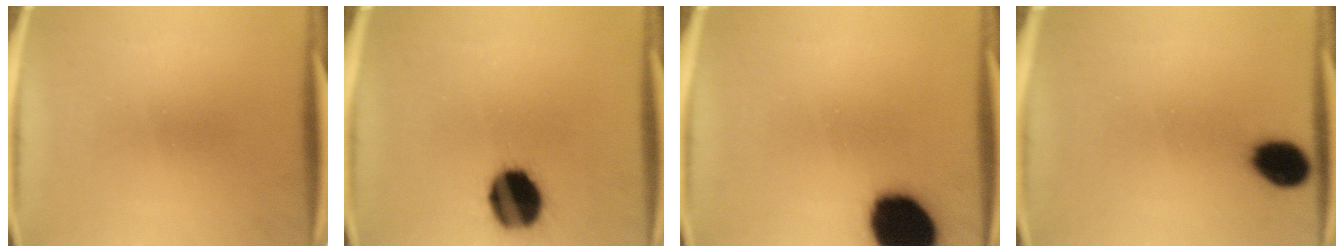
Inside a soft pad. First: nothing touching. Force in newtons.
{"total": 14.9}
{"total": 19.7}
{"total": 7.8}